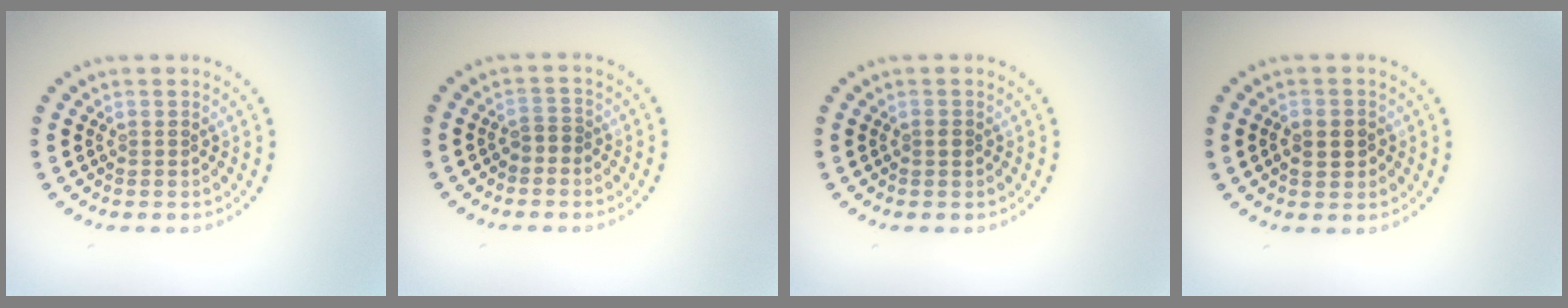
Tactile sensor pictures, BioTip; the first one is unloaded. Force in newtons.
{"total": 1.2, "press": 1.0, "slide": 0.7}
{"total": 0.8, "press": 0.8, "slide": 0.1}
{"total": 2.5, "press": 2.5, "slide": 0.2}